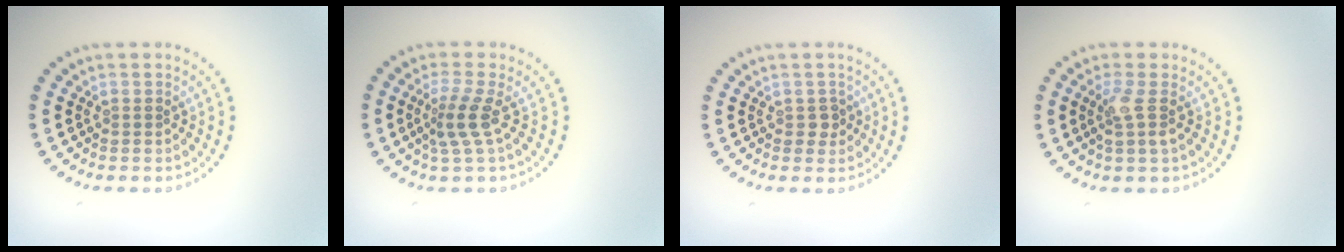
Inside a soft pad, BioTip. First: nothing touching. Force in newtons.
{"total": 2.6, "press": 1.8, "slide": 1.9}
{"total": 1.1, "press": 1.0, "slide": 0.5}
{"total": 2.0, "press": 1.6, "slide": 1.2}